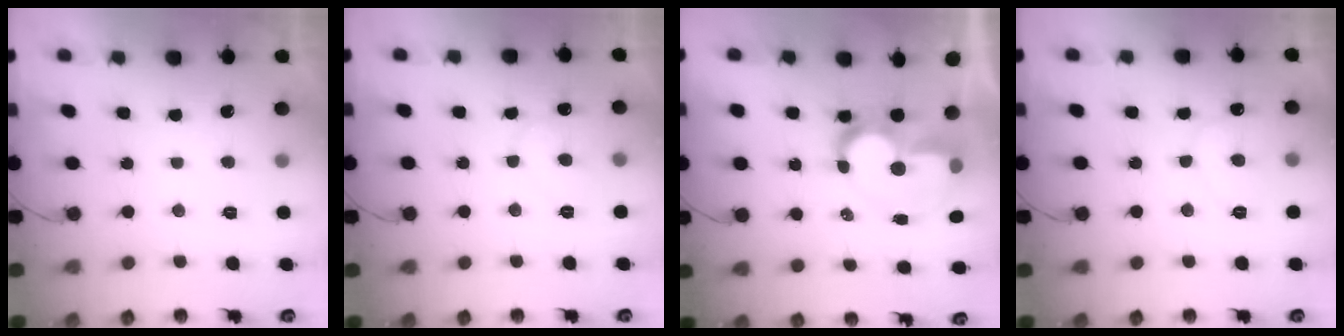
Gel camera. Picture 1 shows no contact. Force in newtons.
{"total": 6.1, "press": 6.1, "slide": 0.5}
{"total": 10.7, "press": 10.6, "slide": 1.2}
{"total": 7.0, "press": 7.0, "slide": 0.4}